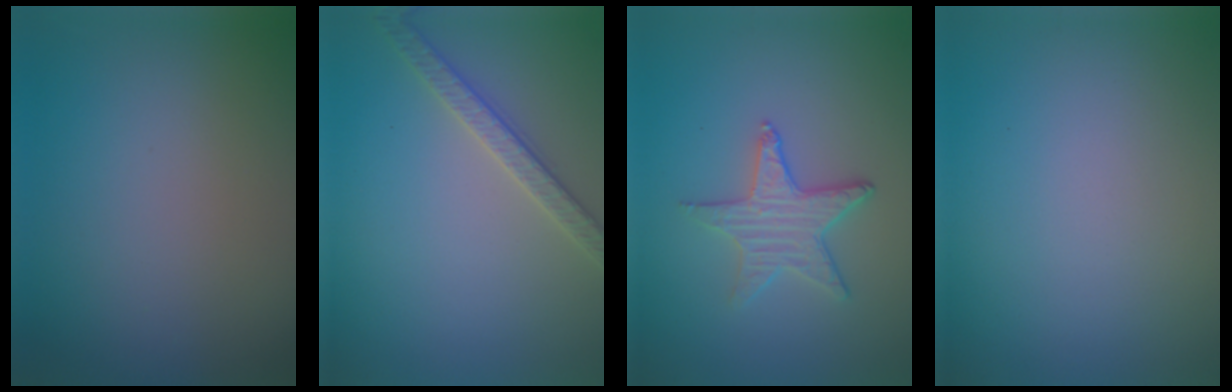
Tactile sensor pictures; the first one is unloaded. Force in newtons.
{"total": 2.6, "press": 2.5, "slide": 0.5}
{"total": 3.2, "press": 3.0, "slide": 1.1}
{"total": 0.0}